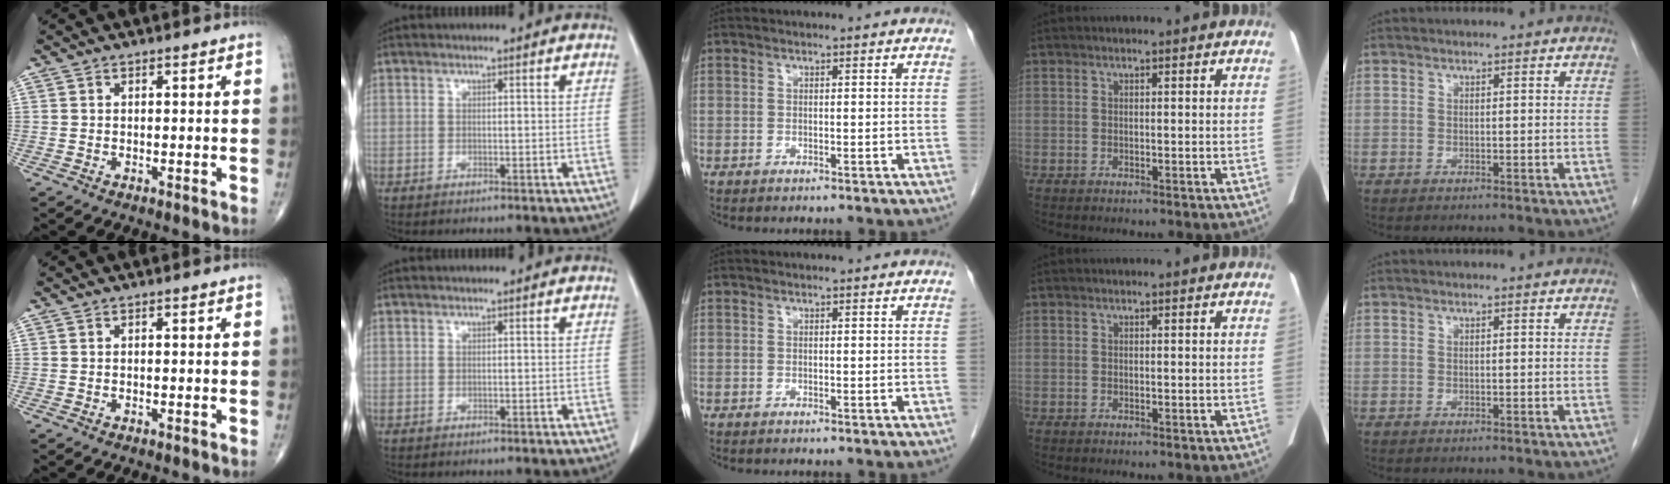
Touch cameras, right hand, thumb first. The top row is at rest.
{}